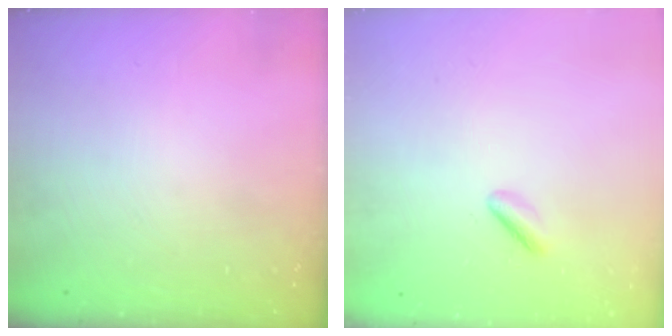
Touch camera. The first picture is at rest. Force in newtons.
{"total": 2.0, "press": 1.8, "slide": 0.9}